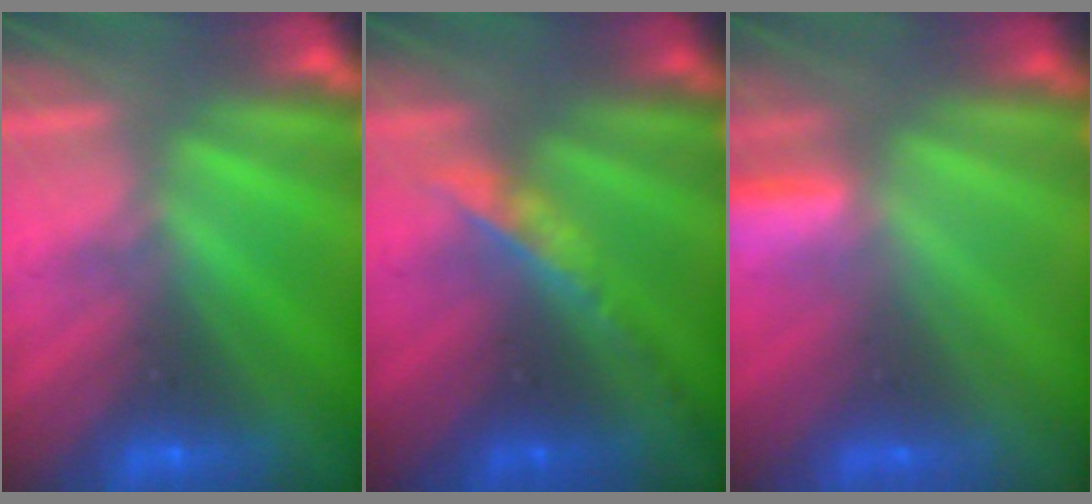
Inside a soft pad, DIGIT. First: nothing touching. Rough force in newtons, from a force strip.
{"total": 2.4}
{"total": 2.8}